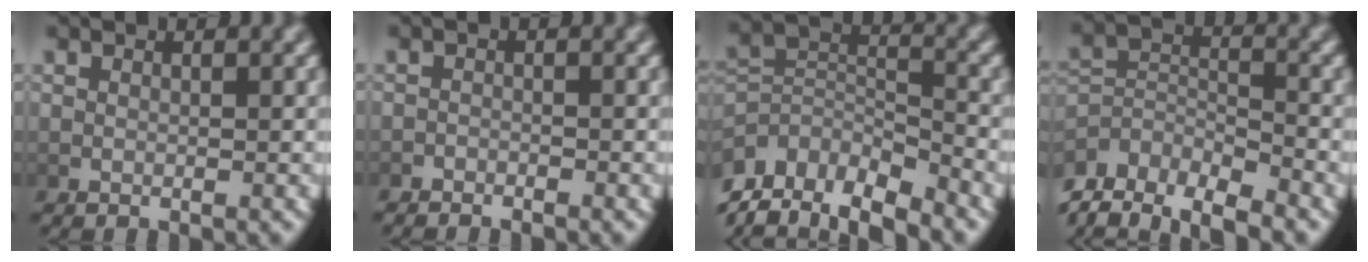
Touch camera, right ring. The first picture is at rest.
{"total": 1.4, "force": [-1.4, 0.1, -0.2], "torque": [0.003, -0.007, -0.023]}
{"total": 12.1, "force": [-6.2, 8.3, 6.3], "torque": [-0.123, -0.060, -0.084]}
{"total": 10.6, "force": [-6.4, 7.2, 4.4], "torque": [-0.106, -0.063, -0.092]}